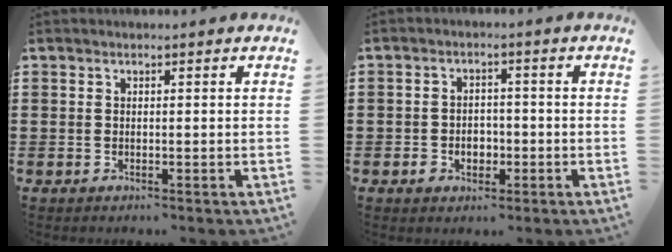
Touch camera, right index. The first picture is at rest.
{"total": 2.9, "force": [-1.1, 2.3, 1.3], "torque": [-0.030, 0.005, -0.024]}